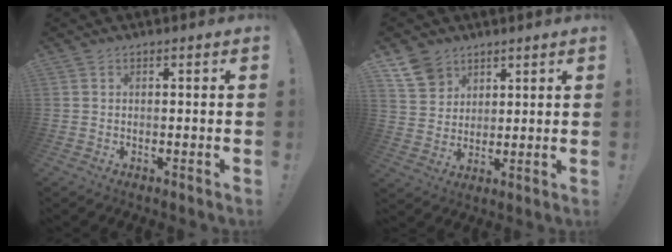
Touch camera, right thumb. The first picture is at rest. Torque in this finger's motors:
{"motor_torque": [-0.42, 0.03, -0.35, 0.43, -0.12]}